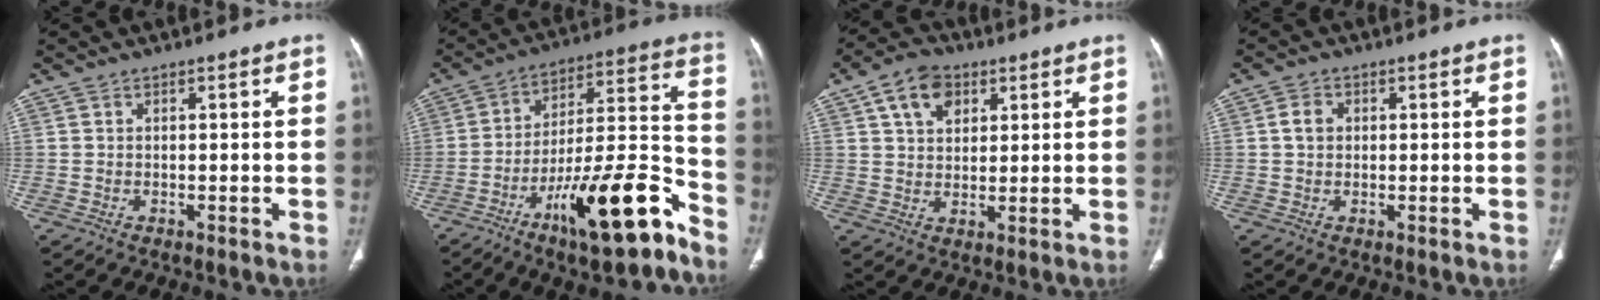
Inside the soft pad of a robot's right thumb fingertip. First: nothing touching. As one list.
[{"total": 20.8, "force": [-12.7, 5.0, 15.7], "torque": [-0.236, 0.089, -0.206]}, {"total": 8.7, "force": [3.9, 5.9, 5.1], "torque": [-0.064, -0.005, 0.064]}, {"total": 3.0, "force": [0.5, 2.4, 1.7], "torque": [-0.027, 0.005, 0.007]}]